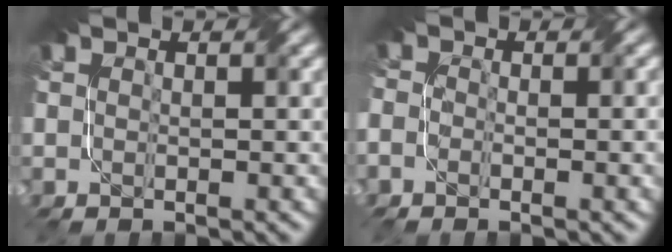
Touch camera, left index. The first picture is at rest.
{"total": 3.4, "force": [-1.1, 2.0, 2.5], "torque": [-0.029, 0.005, -0.022]}